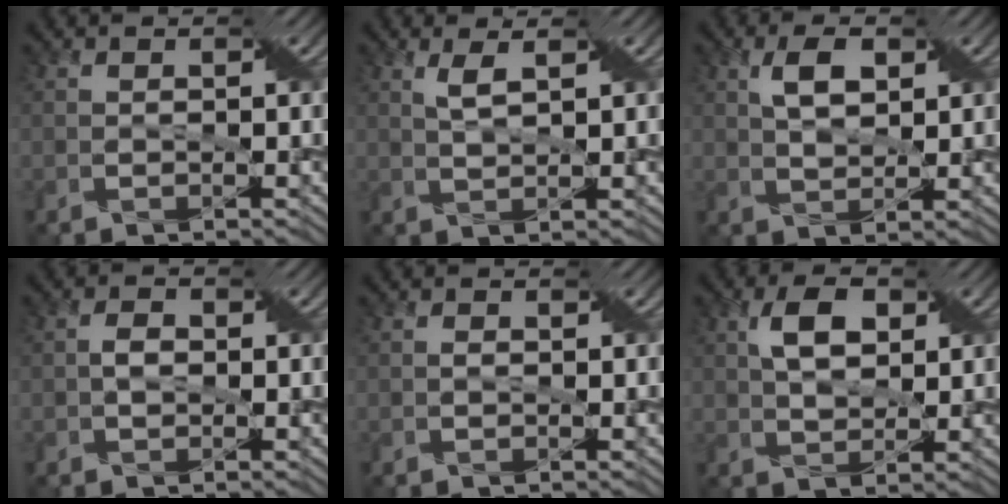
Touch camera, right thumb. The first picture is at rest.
{"total": 2.2, "force": [1.5, -0.1, 1.6], "torque": [-0.039, 0.005, 0.027]}
{"total": 3.8, "force": [1.8, 1.6, 2.9], "torque": [-0.057, 0.007, 0.033]}
{"total": 1.6, "force": [-0.1, 1.1, 1.1], "torque": [-0.021, 0.002, -0.004]}
{"total": 0.6, "force": [0.0, 0.4, 0.4], "torque": [-0.006, 0.000, 0.000]}
{"total": 4.6, "force": [1.9, 2.4, 3.4], "torque": [-0.068, 0.008, 0.031]}